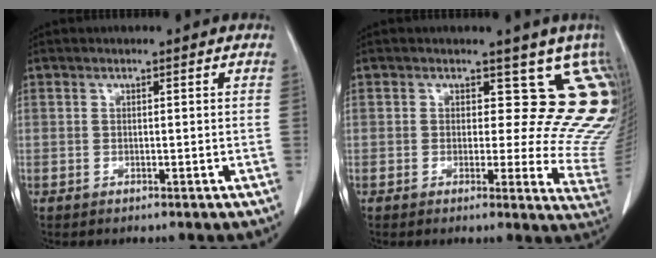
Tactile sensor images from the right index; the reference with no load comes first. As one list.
[{"total": 10.6, "force": [7.7, 5.1, 5.2], "torque": [-0.033, -0.026, 0.051]}]